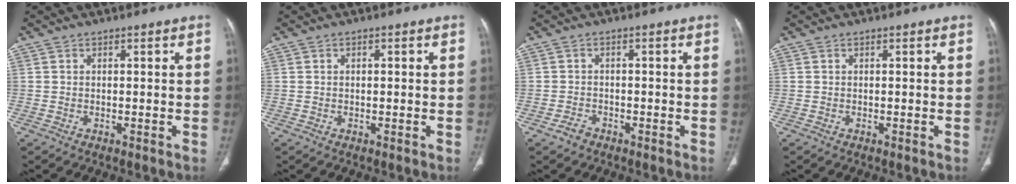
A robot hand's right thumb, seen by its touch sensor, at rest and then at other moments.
{"total": 0.8, "force": [0.1, 0.4, 0.7], "torque": [-0.018, 0.006, 0.004]}
{"total": 2.0, "force": [-1.4, 1.3, 0.5], "torque": [-0.013, 0.009, -0.024]}
{"total": 0.0}